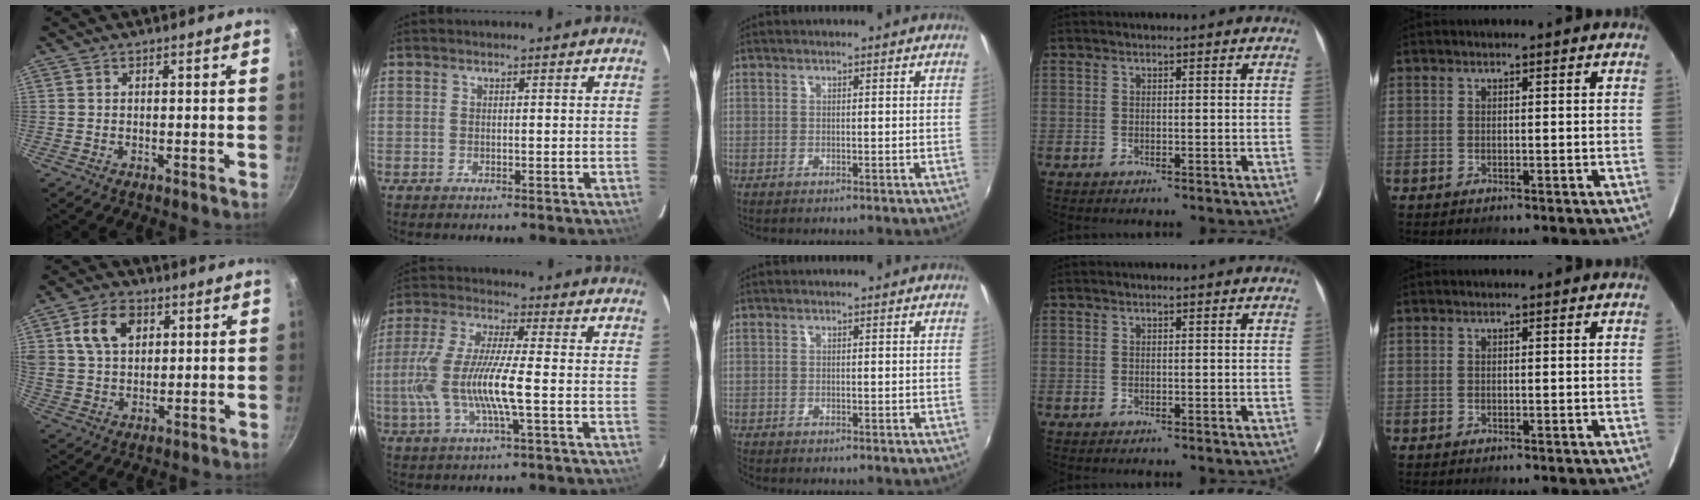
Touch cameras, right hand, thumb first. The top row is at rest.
{"thumb": {"total": 10.3, "force": [3.6, 7.2, 6.4], "torque": [-0.099, -0.002, 0.061]}, "index": {"total": 13.3, "force": [-2.7, 1.7, 12.9], "torque": [-0.263, -0.006, -0.049]}, "middle": {"total": 0.6, "force": [-0.5, 0.2, 0.0], "torque": [0.000, -0.003, -0.014]}}